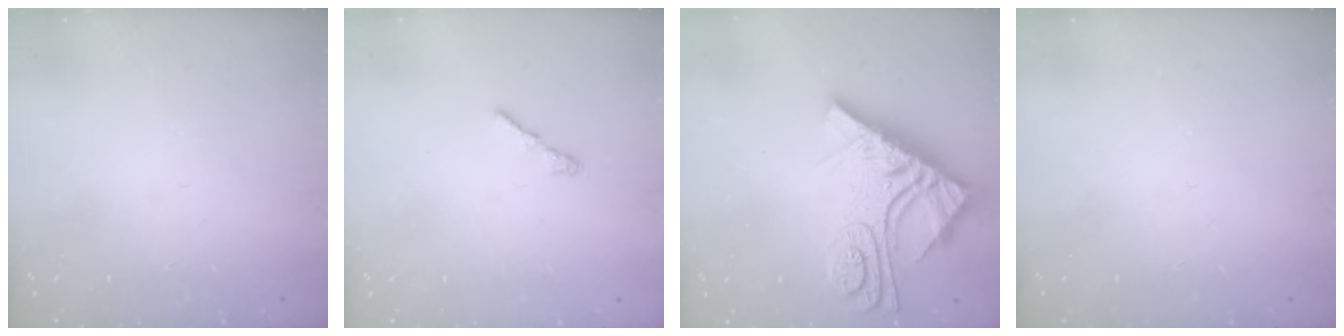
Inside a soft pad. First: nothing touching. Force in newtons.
{"total": 1.2, "press": 1.1, "slide": 0.5}
{"total": 15.0, "press": 15.0, "slide": 1.4}
{"total": 0.0}